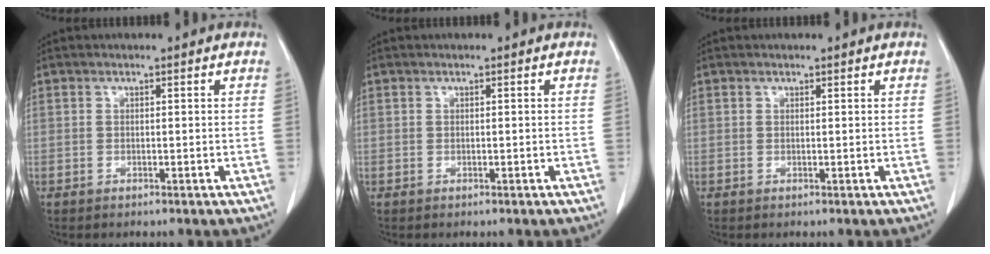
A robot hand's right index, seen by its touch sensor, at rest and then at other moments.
{"total": 0.0}
{"total": 0.0}